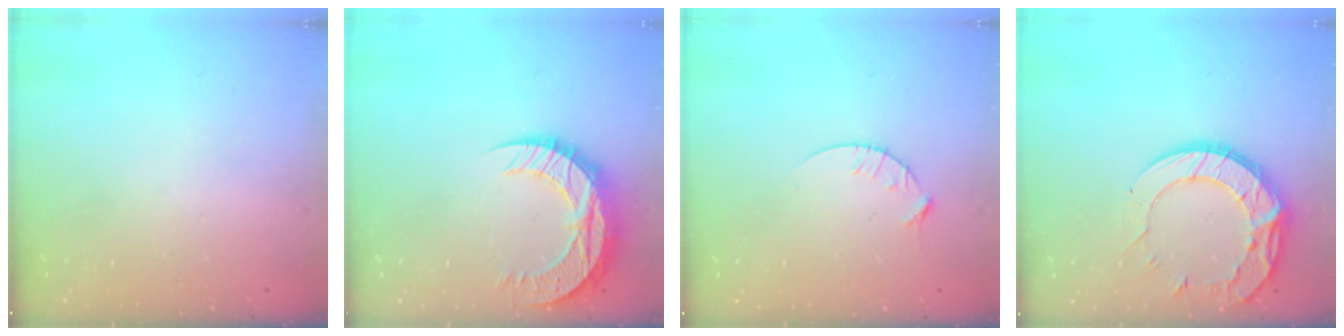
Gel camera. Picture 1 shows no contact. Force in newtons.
{"total": 12.8, "press": 12.8, "slide": 0.9}
{"total": 4.8, "press": 4.8, "slide": 0.6}
{"total": 15.1, "press": 15.0, "slide": 1.3}